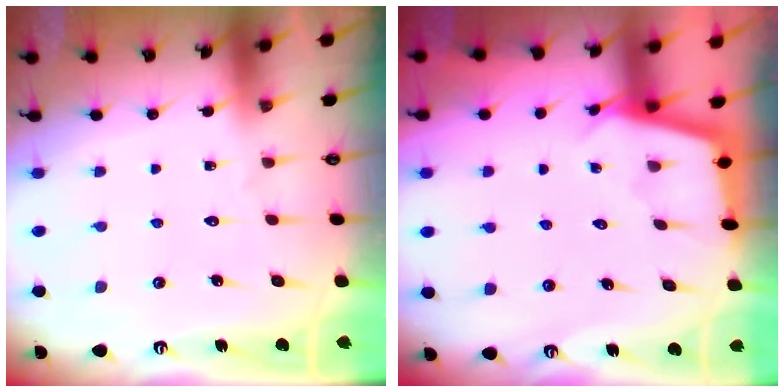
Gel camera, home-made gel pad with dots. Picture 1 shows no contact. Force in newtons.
{"total": 2.7, "press": 2.7, "slide": 0.3}